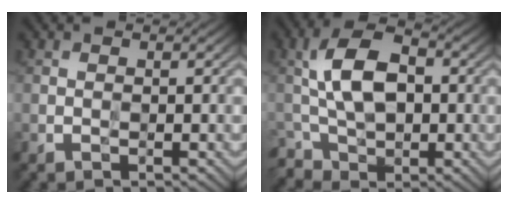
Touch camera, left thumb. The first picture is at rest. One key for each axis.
{"total": 7.5, "fx": -0.5, "fy": 4.8, "fz": 5.8, "tx": -0.121, "ty": 0.008, "tz": -0.016}